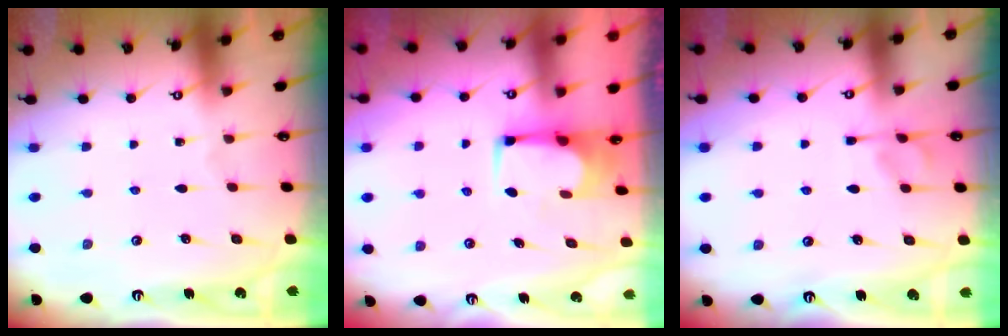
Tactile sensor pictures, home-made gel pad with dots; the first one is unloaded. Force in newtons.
{"total": 2.1, "press": 2.1, "slide": 0.1}
{"total": 4.9, "press": 4.9, "slide": 0.5}